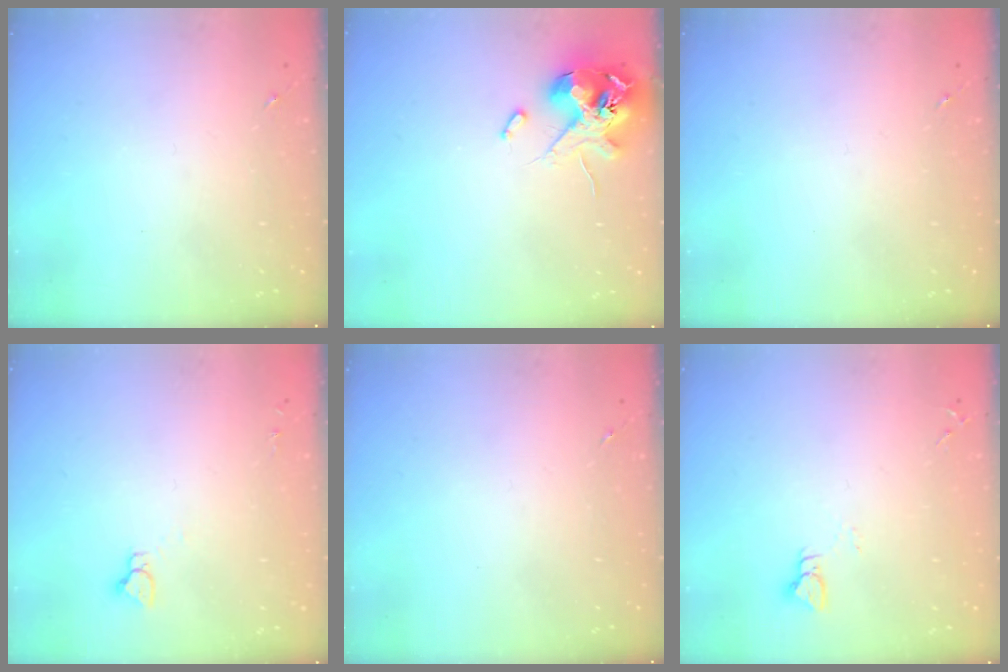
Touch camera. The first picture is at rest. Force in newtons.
{"total": 13.6, "press": 13.5, "slide": 1.9}
{"total": 0.0}
{"total": 2.9, "press": 2.9, "slide": 0.2}
{"total": 0.0}
{"total": 2.9, "press": 2.9, "slide": 0.3}